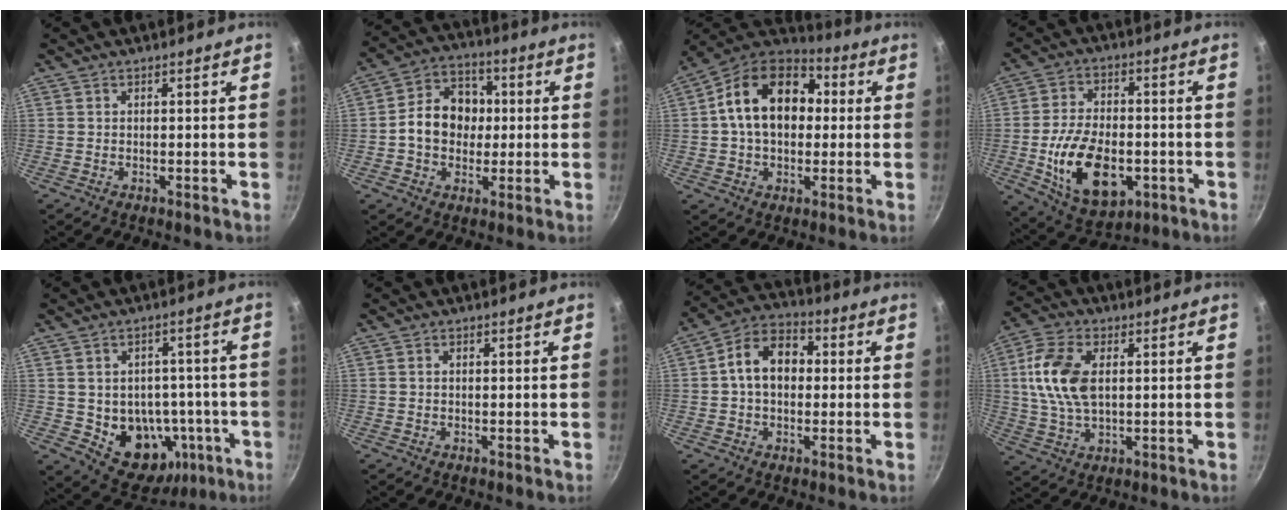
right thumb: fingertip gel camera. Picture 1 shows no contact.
{"total": 11.9, "force": [0.1, 9.6, 7.1], "torque": [-0.080, 0.021, -0.013]}
{"total": 17.9, "force": [2.2, 12.6, 12.5], "torque": [-0.178, 0.034, 0.019]}
{"total": 17.3, "force": [-4.1, 10.4, 13.1], "torque": [-0.214, 0.011, -0.055]}
{"total": 14.8, "force": [-3.5, 11.6, 8.4], "torque": [-0.075, 0.021, -0.028]}
{"total": 0.5, "force": [0.1, 0.3, 0.4], "torque": [-0.006, 0.003, 0.002]}
{"total": 10.9, "force": [0.8, 7.8, 7.5], "torque": [-0.090, 0.031, -0.005]}
{"total": 12.0, "force": [1.8, 7.1, 9.5], "torque": [-0.181, 0.007, 0.031]}